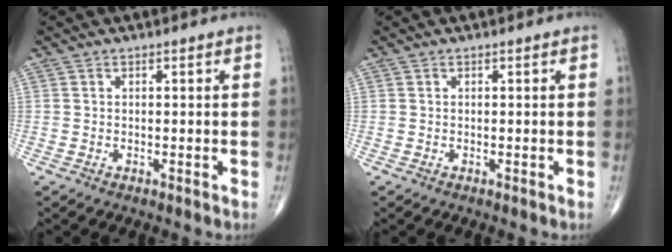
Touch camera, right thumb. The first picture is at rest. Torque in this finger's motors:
{"motor_torque": [0.00, 0.01, -0.02, 0.02, 0.00]}